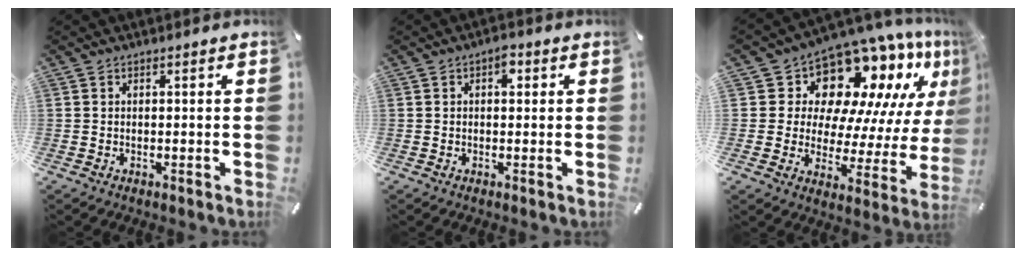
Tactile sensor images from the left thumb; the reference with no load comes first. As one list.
[{"total": 2.7, "force": [0.7, 1.6, 2.1], "torque": [-0.020, -0.001, 0.005]}, {"total": 14.7, "force": [11.4, 7.9, 4.9], "torque": [-0.077, -0.120, 0.191]}]